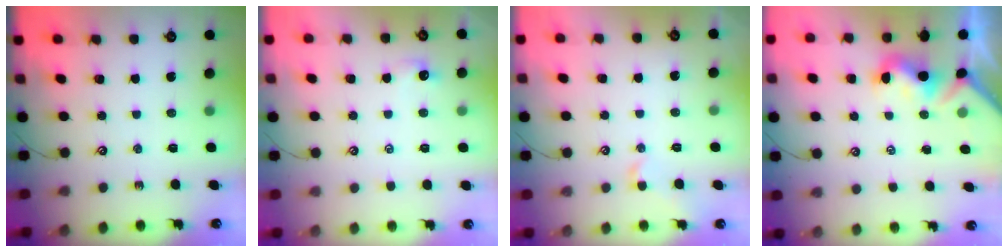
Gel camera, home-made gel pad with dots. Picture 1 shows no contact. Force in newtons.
{"total": 0.0}
{"total": 0.6, "press": 0.1, "slide": 0.5}
{"total": 1.2, "press": 1.0, "slide": 0.6}